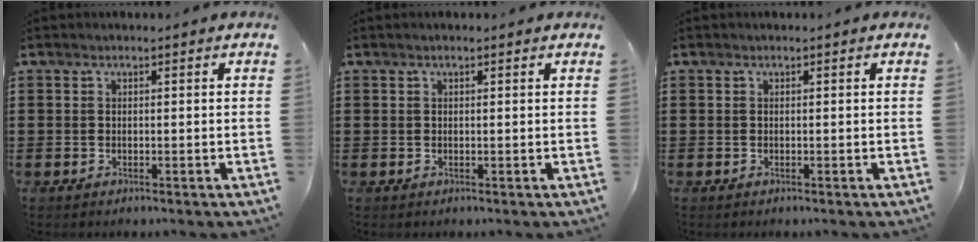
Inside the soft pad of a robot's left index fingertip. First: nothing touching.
{"total": 0.7, "force": [0.4, 0.0, 0.5], "torque": [-0.011, 0.001, 0.009]}
{"total": 0.0}